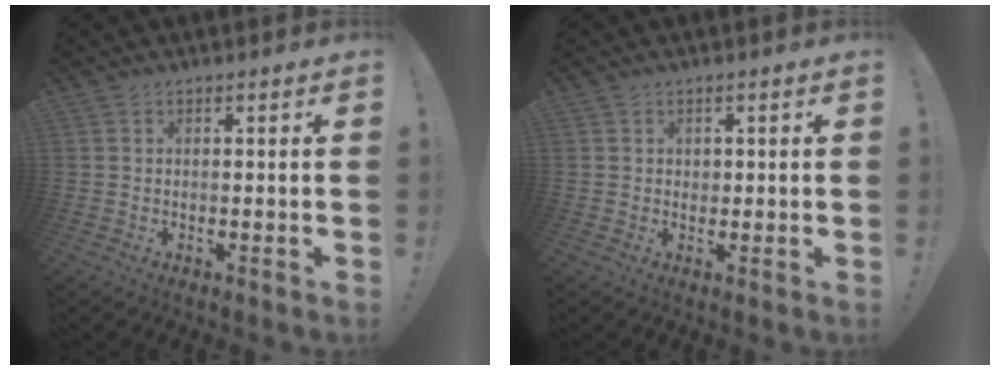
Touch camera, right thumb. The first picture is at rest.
{"total": 1.3, "force": [0.3, 1.3, 0.3], "torque": [0.003, 0.001, 0.005]}